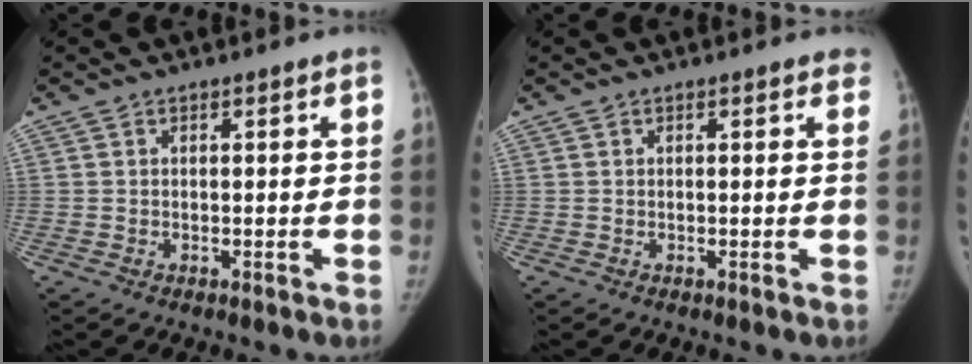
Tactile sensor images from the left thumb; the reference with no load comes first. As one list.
[{"total": 0.9, "force": [0.7, 0.4, 0.3], "torque": [0.004, -0.001, 0.001]}]